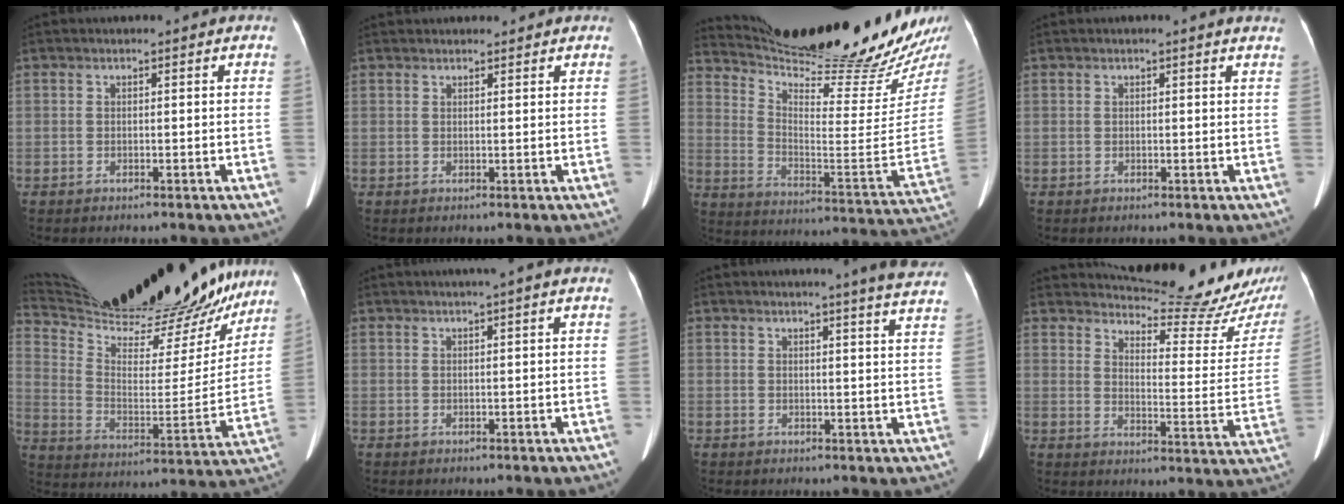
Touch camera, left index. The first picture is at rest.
{"total": 4.8, "force": [4.5, 1.2, 1.4], "torque": [-0.011, 0.029, 0.057]}
{"total": 26.9, "force": [24.4, 0.8, 11.2], "torque": [-0.188, -0.110, 0.346]}
{"total": 2.8, "force": [2.6, 0.1, 1.1], "torque": [-0.015, 0.002, 0.016]}
{"total": 29.0, "force": [25.8, 6.3, 11.5], "torque": [-0.194, -0.037, 0.374]}
{"total": 2.6, "force": [1.8, -0.3, 1.9], "torque": [-0.030, 0.016, 0.030]}
{"total": 10.1, "force": [9.1, -0.9, 4.3], "torque": [-0.048, -0.035, 0.082]}
{"total": 16.6, "force": [16.2, 1.1, 3.5], "torque": [-0.039, -0.091, 0.193]}